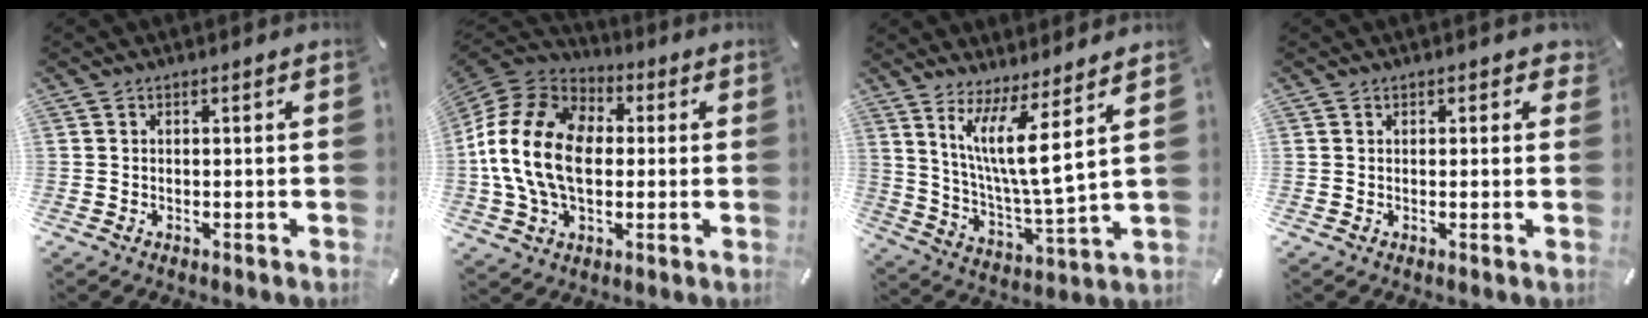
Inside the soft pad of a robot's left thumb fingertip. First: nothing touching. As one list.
[{"total": 17.8, "force": [-0.6, 13.0, 12.1], "torque": [-0.267, 0.023, -0.016]}, {"total": 12.0, "force": [6.8, 0.9, 9.9], "torque": [-0.198, -0.045, 0.111]}, {"total": 1.2, "force": [0.7, 0.9, 0.4], "torque": [0.007, -0.002, 0.009]}]